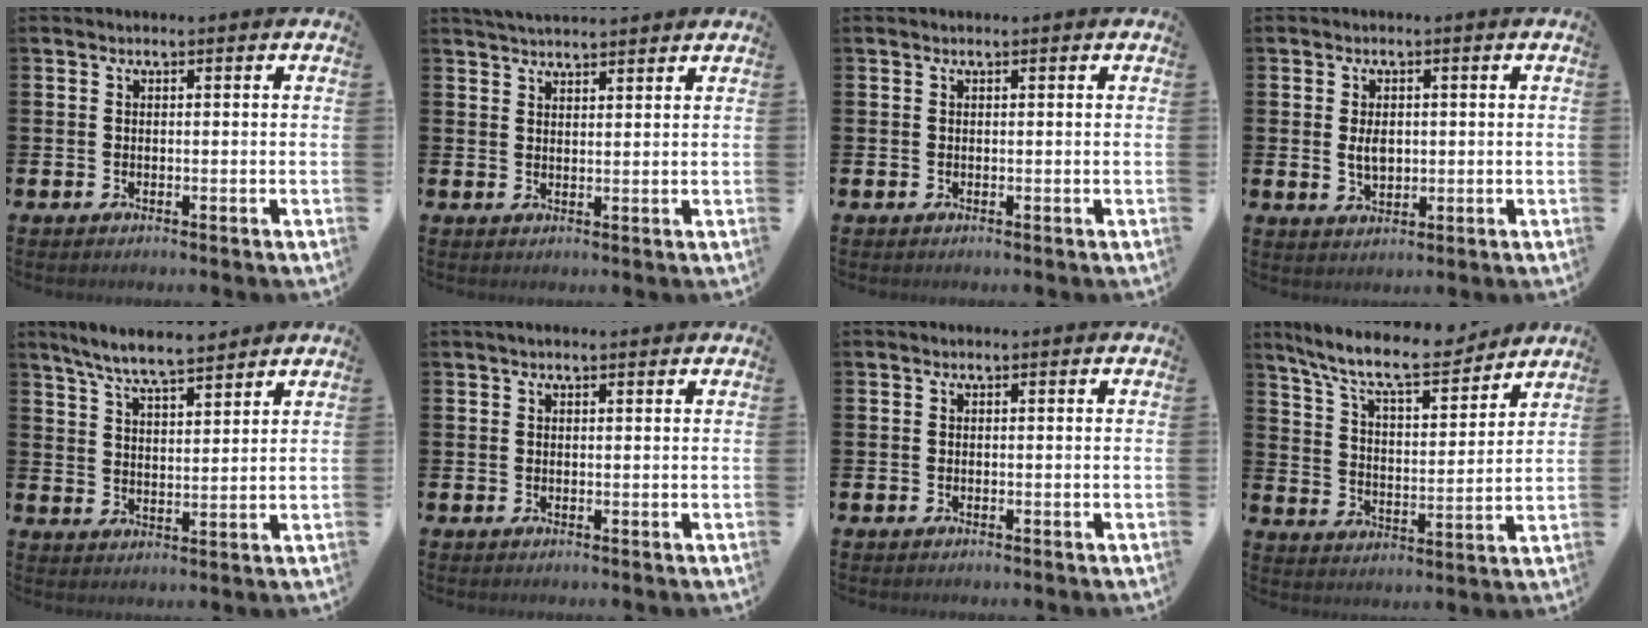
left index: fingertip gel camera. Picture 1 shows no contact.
{"total": 3.2, "force": [3.2, 0.1, 0.2], "torque": [-0.010, -0.012, 0.058]}
{"total": 0.0}
{"total": 3.0, "force": [0.4, 1.9, 2.3], "torque": [-0.031, 0.001, 0.002]}
{"total": 7.0, "force": [6.6, 0.7, 2.2], "torque": [-0.068, -0.025, 0.121]}
{"total": 1.1, "force": [1.0, 0.2, 0.6], "torque": [-0.009, 0.002, 0.016]}
{"total": 0.0}
{"total": 10.6, "force": [9.4, 2.1, 4.4], "torque": [-0.110, -0.059, 0.164]}